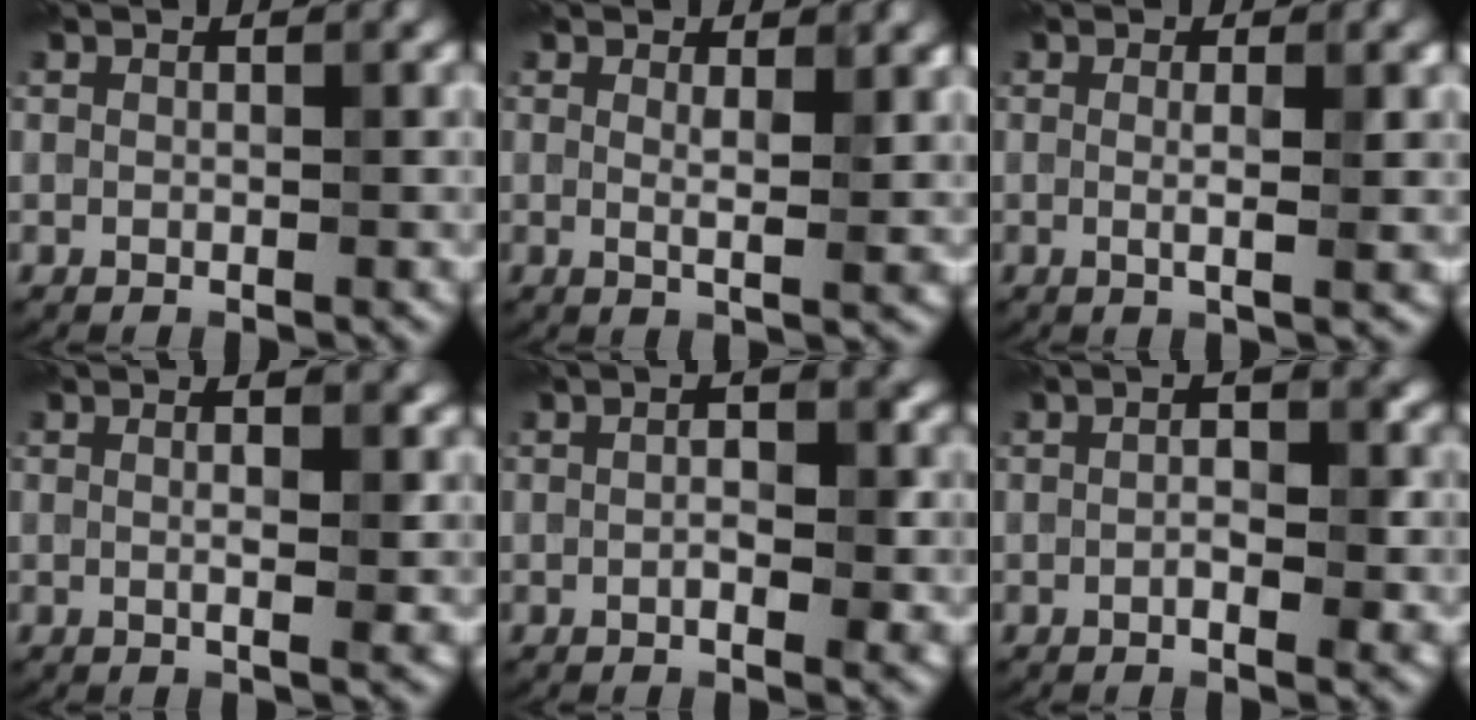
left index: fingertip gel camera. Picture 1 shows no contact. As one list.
[{"total": 2.3, "force": [0.8, 0.5, 2.1], "torque": [-0.028, -0.005, 0.012]}, {"total": 2.6, "force": [0.1, 0.5, 2.6], "torque": [-0.040, -0.003, -0.002]}, {"total": 4.1, "force": [1.1, 1.5, 3.7], "torque": [-0.030, 0.010, -0.004]}, {"total": 3.0, "force": [0.1, 1.1, 2.8], "torque": [-0.021, -0.007, -0.009]}, {"total": 2.7, "force": [-0.1, 0.9, 2.6], "torque": [-0.021, -0.008, -0.011]}]